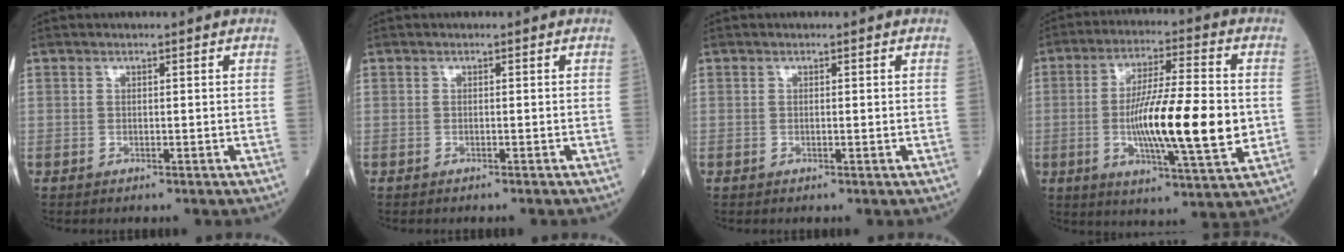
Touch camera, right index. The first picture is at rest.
{"total": 0.8, "force": [-0.7, -0.1, 0.4], "torque": [-0.005, 0.000, -0.010]}
{"total": 0.0}
{"total": 16.3, "force": [-1.8, 1.9, 16.1], "torque": [-0.278, -0.012, -0.033]}